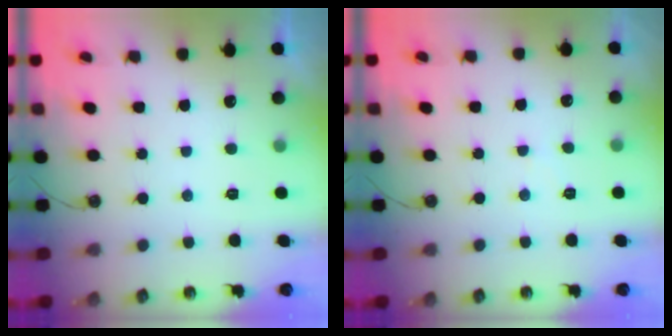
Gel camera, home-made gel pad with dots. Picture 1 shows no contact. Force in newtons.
{"total": 4.1, "press": 4.0, "slide": 0.6}